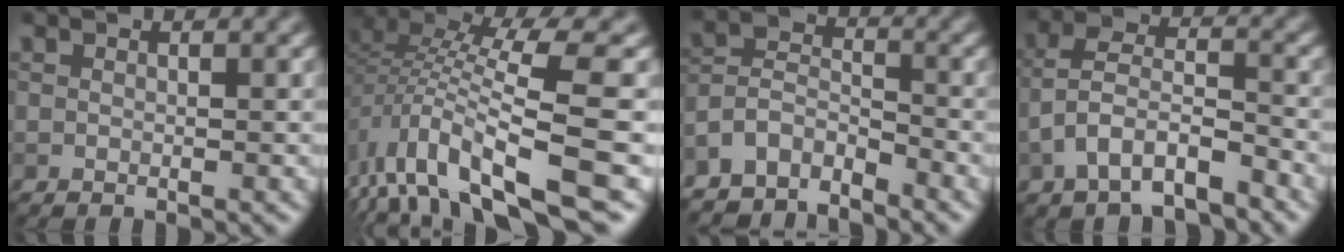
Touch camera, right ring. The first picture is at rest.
{"total": 9.7, "force": [-4.4, 2.6, 8.3], "torque": [-0.153, 0.020, -0.079]}
{"total": 5.2, "force": [-4.5, 2.1, 1.5], "torque": [-0.027, 0.000, -0.092]}
{"total": 5.9, "force": [-3.2, 2.8, 4.1], "torque": [-0.076, 0.003, -0.069]}